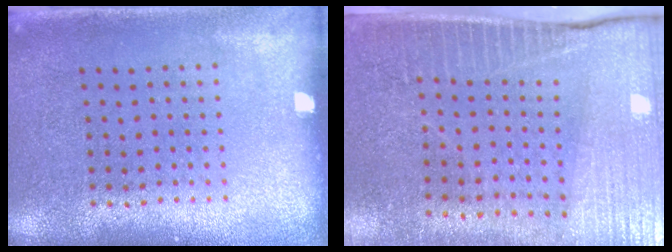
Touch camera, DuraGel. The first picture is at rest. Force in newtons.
{"total": 3.6, "press": 3.3, "slide": 1.5}